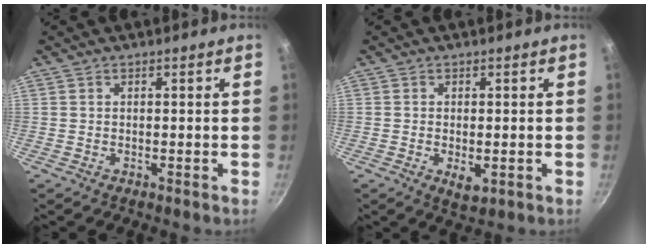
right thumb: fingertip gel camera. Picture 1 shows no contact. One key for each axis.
{"total": 3.5, "fx": -0.8, "fy": 1.8, "fz": 2.9, "tx": -0.044, "ty": -0.009, "tz": -0.008}